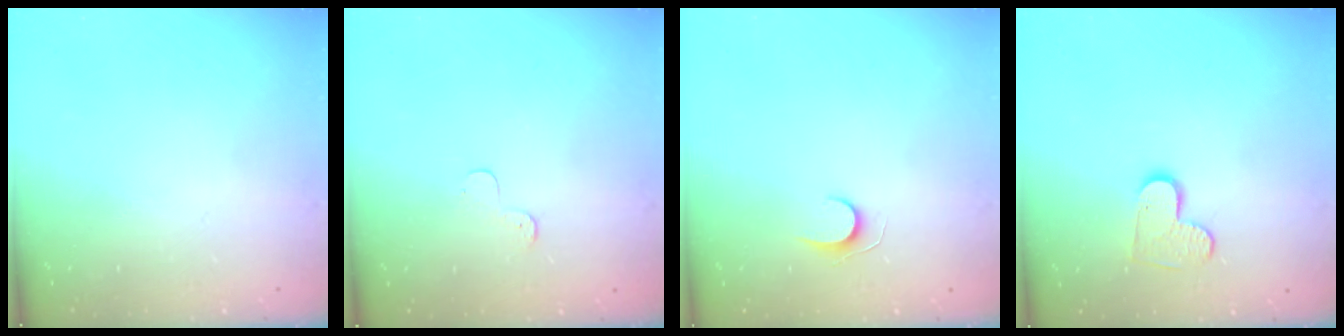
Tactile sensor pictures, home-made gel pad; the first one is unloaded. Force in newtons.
{"total": 3.5, "press": 3.5, "slide": 0.4}
{"total": 5.4, "press": 5.4, "slide": 0.5}
{"total": 7.5, "press": 7.5, "slide": 0.5}